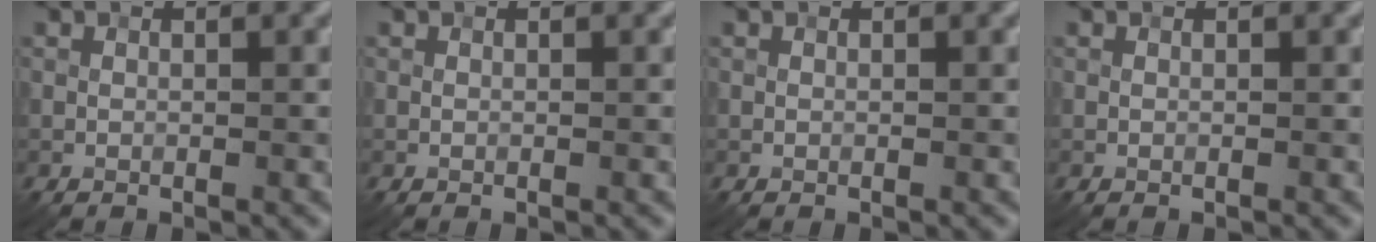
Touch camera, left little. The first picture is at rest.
{"total": 0.0}
{"total": 0.0}
{"total": 0.0}